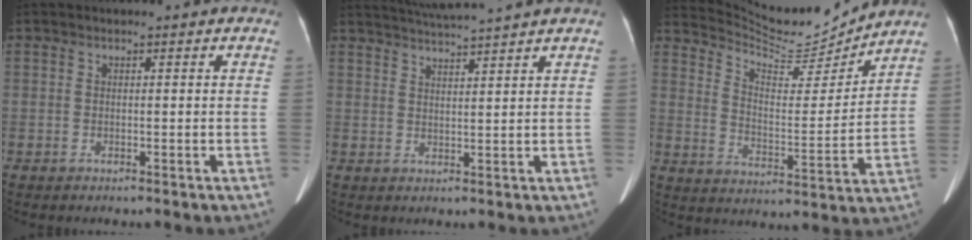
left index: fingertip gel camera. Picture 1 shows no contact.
{"total": 8.2, "force": [7.4, -1.7, 3.0], "torque": [-0.052, 0.014, 0.112]}
{"total": 13.2, "force": [13.0, 0.7, 1.9], "torque": [-0.044, -0.013, 0.208]}